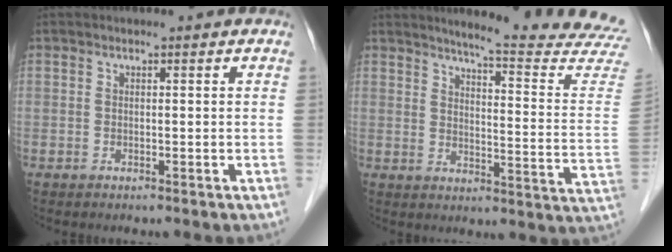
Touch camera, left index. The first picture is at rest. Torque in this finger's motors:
{"motor_torque": [0.81, -1.24, 0.09, 0.04]}